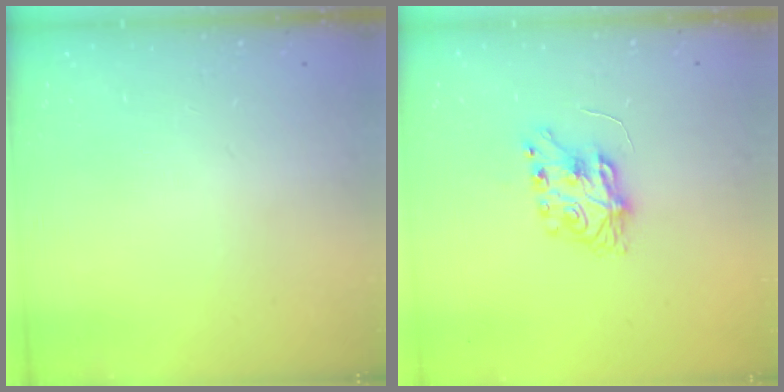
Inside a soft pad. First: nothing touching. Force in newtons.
{"total": 7.5, "press": 7.5, "slide": 0.3}